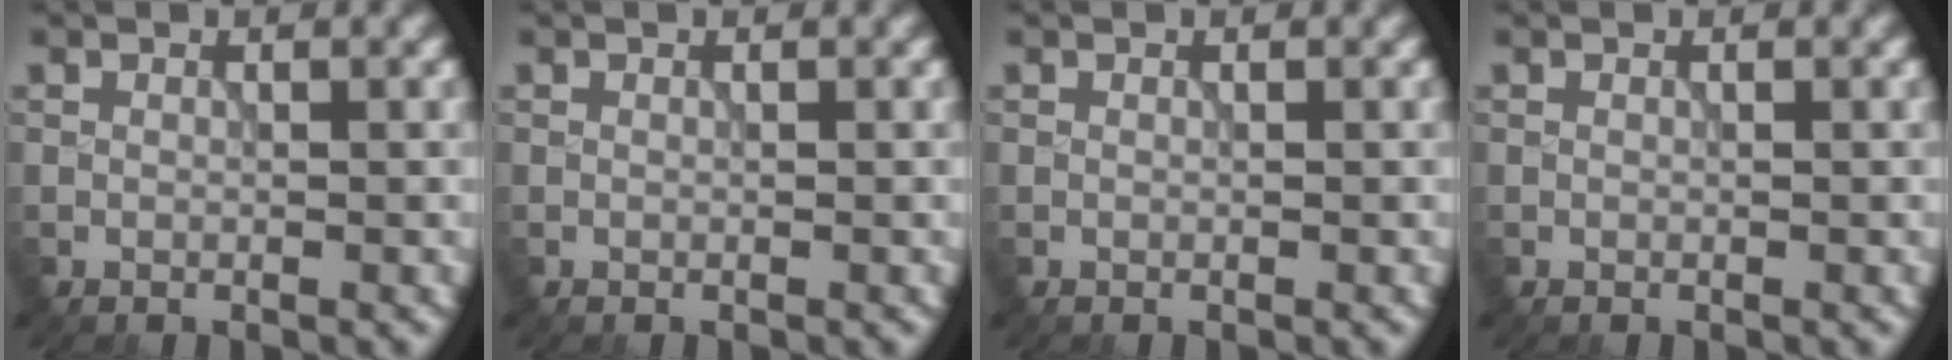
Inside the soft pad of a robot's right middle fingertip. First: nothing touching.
{"total": 0.0}
{"total": 0.0}
{"total": 0.0}